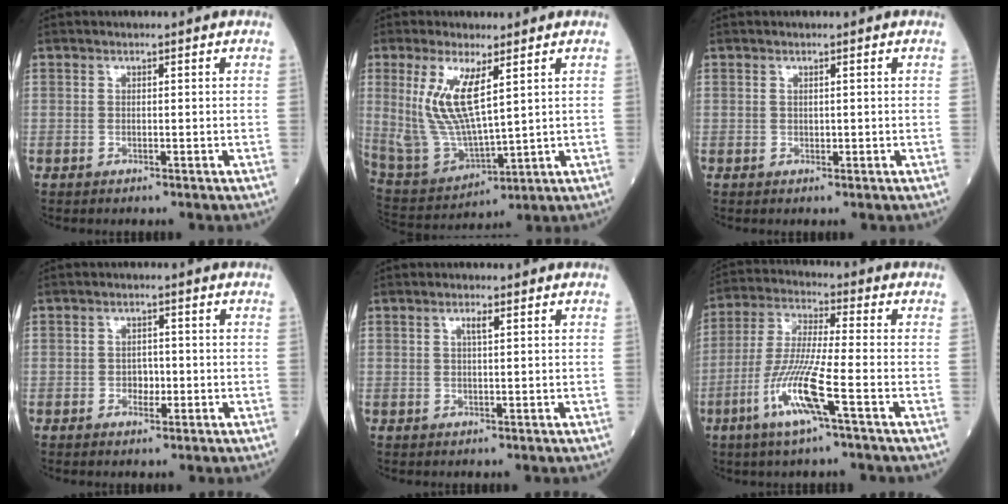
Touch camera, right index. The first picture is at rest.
{"total": 11.8, "force": [4.1, 2.8, 10.8], "torque": [-0.240, -0.012, 0.093]}
{"total": 0.5, "force": [0.1, -0.1, 0.5], "torque": [-0.011, 0.000, 0.004]}
{"total": 2.1, "force": [-0.7, 1.1, 1.7], "torque": [-0.023, 0.005, -0.009]}
{"total": 1.4, "force": [0.6, 0.1, 1.2], "torque": [-0.027, -0.001, 0.010]}
{"total": 11.2, "force": [-4.7, -0.5, 10.1], "torque": [-0.212, -0.012, -0.096]}